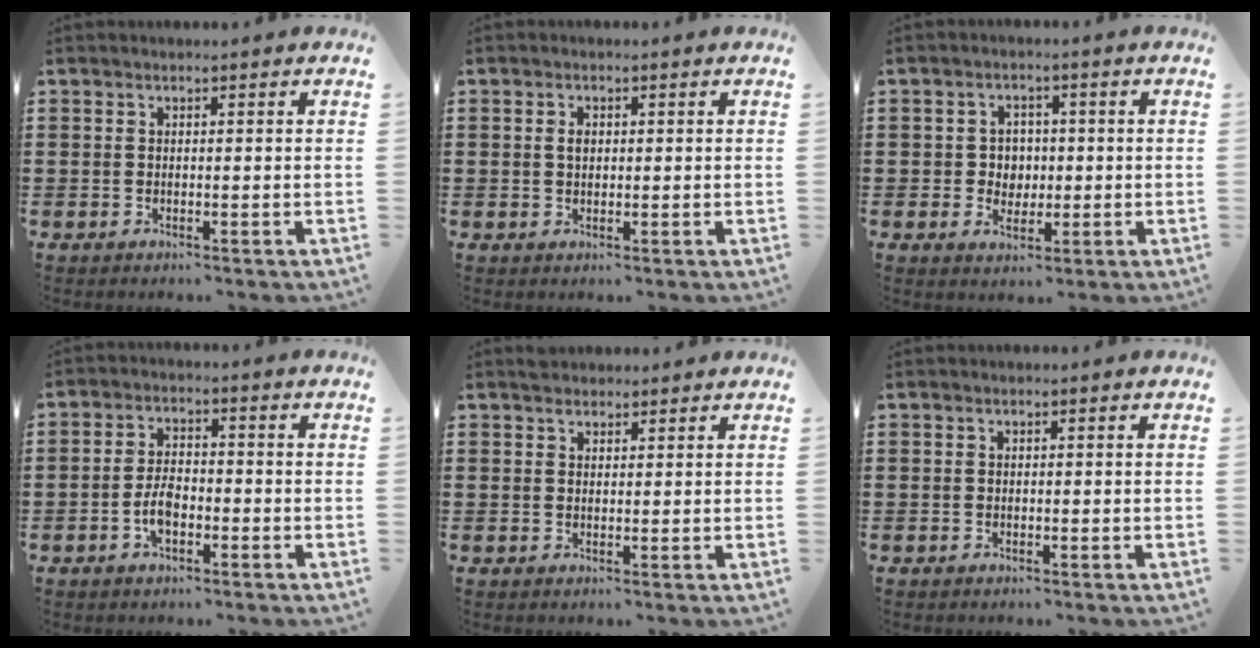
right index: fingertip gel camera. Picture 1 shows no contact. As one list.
[{"total": 1.5, "force": [0.3, 0.9, 1.2], "torque": [-0.025, 0.007, 0.004]}, {"total": 3.4, "force": [-0.1, 3.2, 1.0], "torque": [-0.025, 0.008, -0.008]}, {"total": 4.4, "force": [-1.7, 2.2, 3.5], "torque": [-0.082, 0.001, -0.037]}, {"total": 1.6, "force": [1.5, 0.6, 0.1], "torque": [-0.005, 0.003, 0.029]}, {"total": 0.0}]